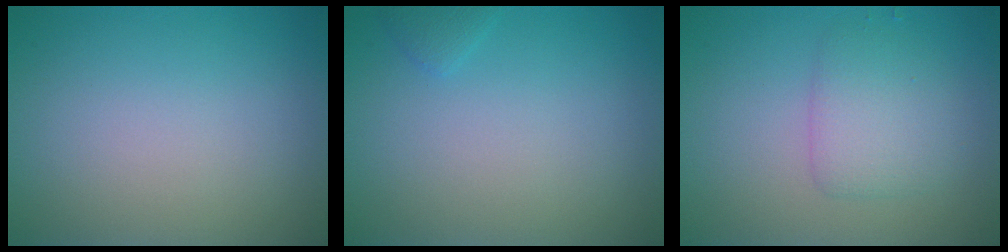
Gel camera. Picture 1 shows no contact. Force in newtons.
{"total": 0.7, "press": 0.7, "slide": 0.1}
{"total": 2.9, "press": 2.9, "slide": 0.0}